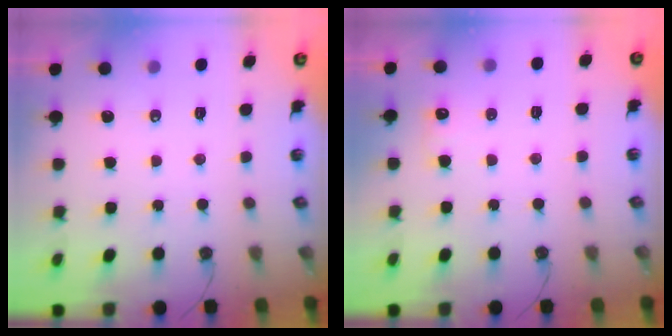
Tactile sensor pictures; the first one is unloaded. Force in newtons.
{"total": 6.5, "press": 6.4, "slide": 1.1}